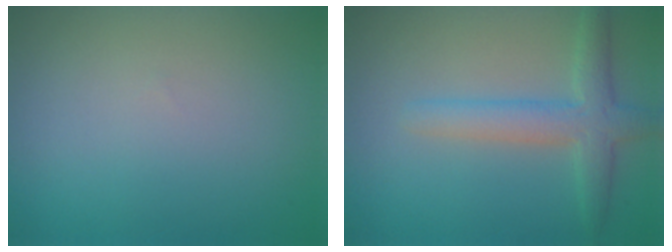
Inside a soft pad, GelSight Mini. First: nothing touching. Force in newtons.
{"total": 3.8, "press": 3.8, "slide": 0.1}